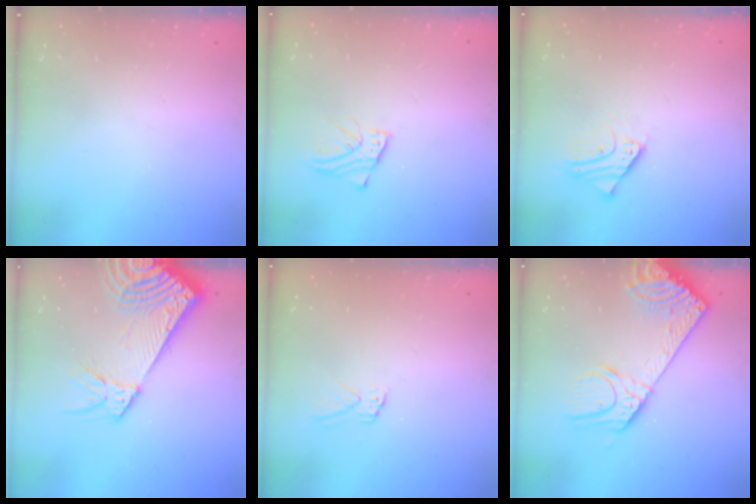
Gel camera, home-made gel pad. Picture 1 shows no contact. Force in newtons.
{"total": 3.0, "press": 3.0, "slide": 0.2}
{"total": 2.8, "press": 2.8, "slide": 0.2}
{"total": 13.3, "press": 12.9, "slide": 3.1}
{"total": 6.1, "press": 6.0, "slide": 0.5}
{"total": 16.5, "press": 16.2, "slide": 3.4}